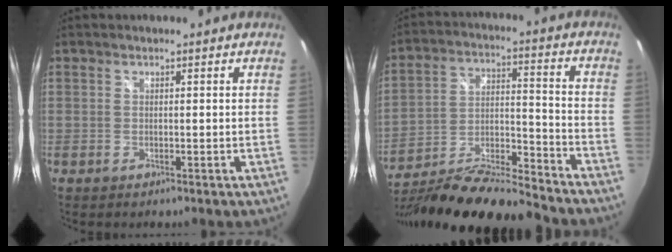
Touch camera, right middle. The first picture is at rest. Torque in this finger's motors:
{"motor_torque": [1.04, -1.09, 0.31, 0.14]}